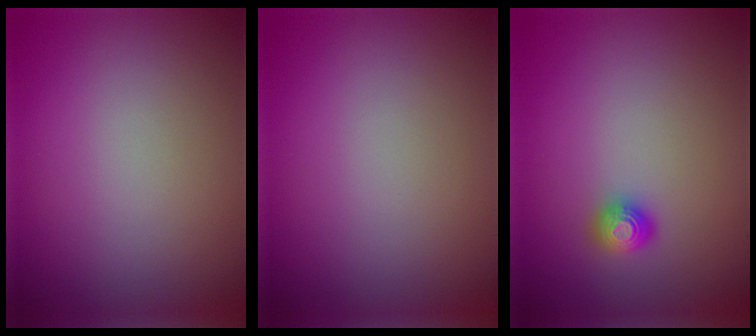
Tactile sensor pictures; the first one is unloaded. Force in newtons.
{"total": 0.0}
{"total": 1.4, "press": 1.4, "slide": 0.4}